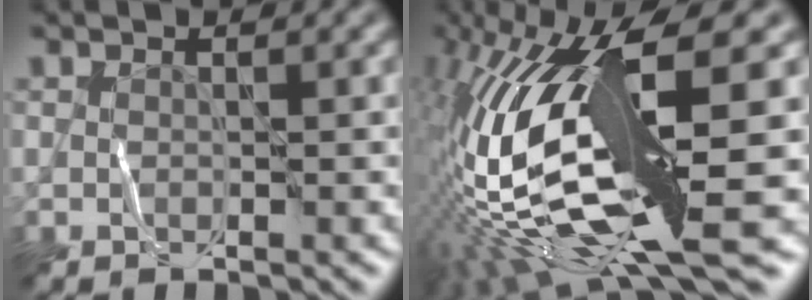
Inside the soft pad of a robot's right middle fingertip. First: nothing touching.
{"total": 17.0, "force": [-0.7, 4.6, 16.4], "torque": [-0.331, -0.011, 0.012]}